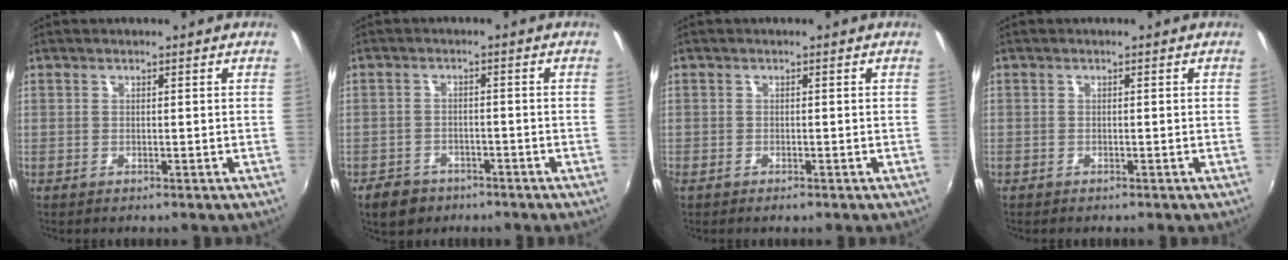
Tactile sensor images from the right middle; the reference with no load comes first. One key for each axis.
{"total": 6.1, "fx": -4.0, "fy": 4.1, "fz": 2.1, "tx": -0.060, "ty": -0.003, "tz": -0.059}
{"total": 1.3, "fx": -1.0, "fy": 0.7, "fz": 0.6, "tx": -0.013, "ty": -0.005, "tz": -0.019}
{"total": 0.6, "fx": -0.5, "fy": 0.4, "fz": 0.0, "tx": -0.003, "ty": 0.002, "tz": -0.009}